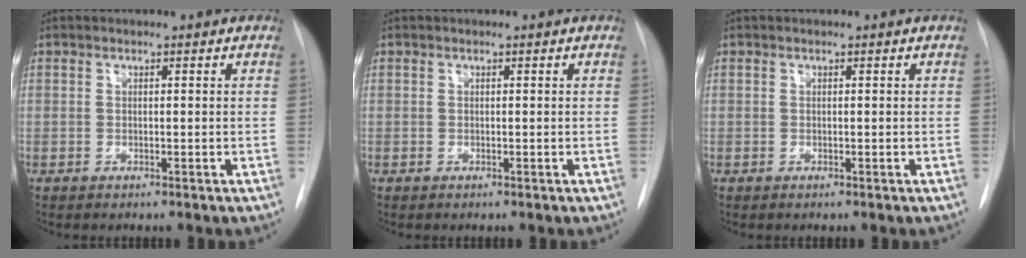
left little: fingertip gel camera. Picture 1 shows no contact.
{"total": 0.0}
{"total": 0.0}